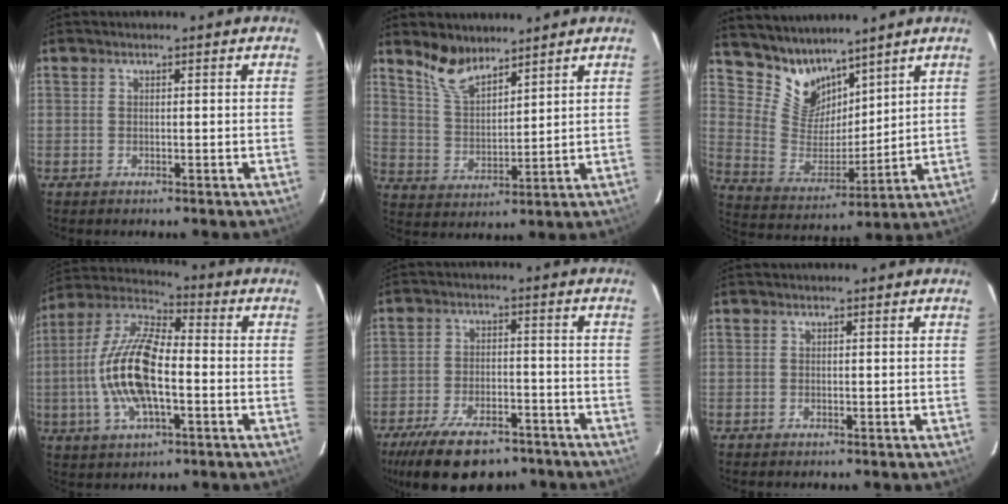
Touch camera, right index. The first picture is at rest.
{"total": 8.0, "force": [6.5, 2.9, 3.6], "torque": [-0.071, 0.004, 0.133]}
{"total": 10.8, "force": [9.0, 5.3, 2.7], "torque": [-0.059, -0.002, 0.186]}
{"total": 16.5, "force": [-2.7, 6.5, 14.9], "torque": [-0.305, 0.004, -0.058]}
{"total": 16.7, "force": [-12.1, 7.4, 8.8], "torque": [-0.190, -0.015, -0.186]}
{"total": 0.0}